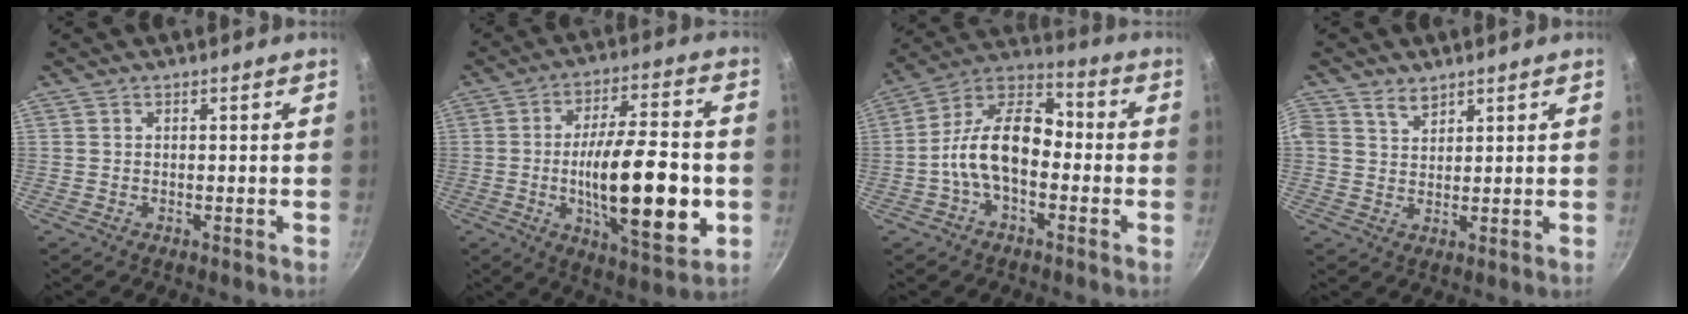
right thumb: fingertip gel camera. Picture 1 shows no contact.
{"total": 21.3, "force": [-3.3, 7.3, 19.7], "torque": [-0.301, 0.010, -0.048]}
{"total": 14.0, "force": [-2.5, 8.3, 11.0], "torque": [-0.172, 0.051, -0.068]}
{"total": 3.5, "force": [2.4, 2.2, 1.3], "torque": [-0.016, -0.012, 0.044]}